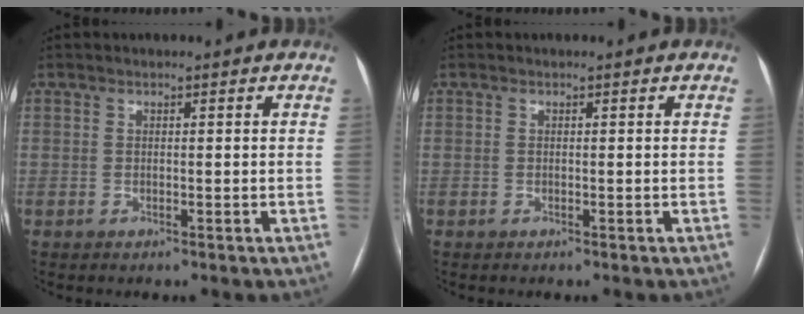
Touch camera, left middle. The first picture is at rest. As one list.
[{"total": 0.0}]